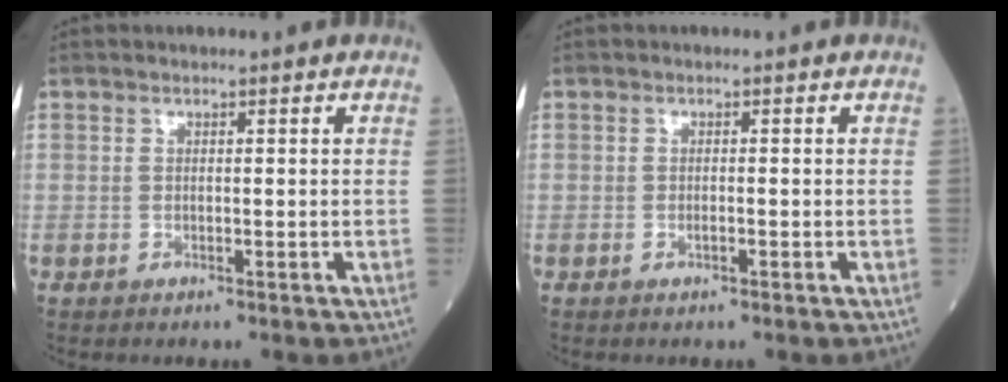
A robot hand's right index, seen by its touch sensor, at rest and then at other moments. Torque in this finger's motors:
{"motor_torque": [-0.01, -0.03, -0.05, -0.02]}